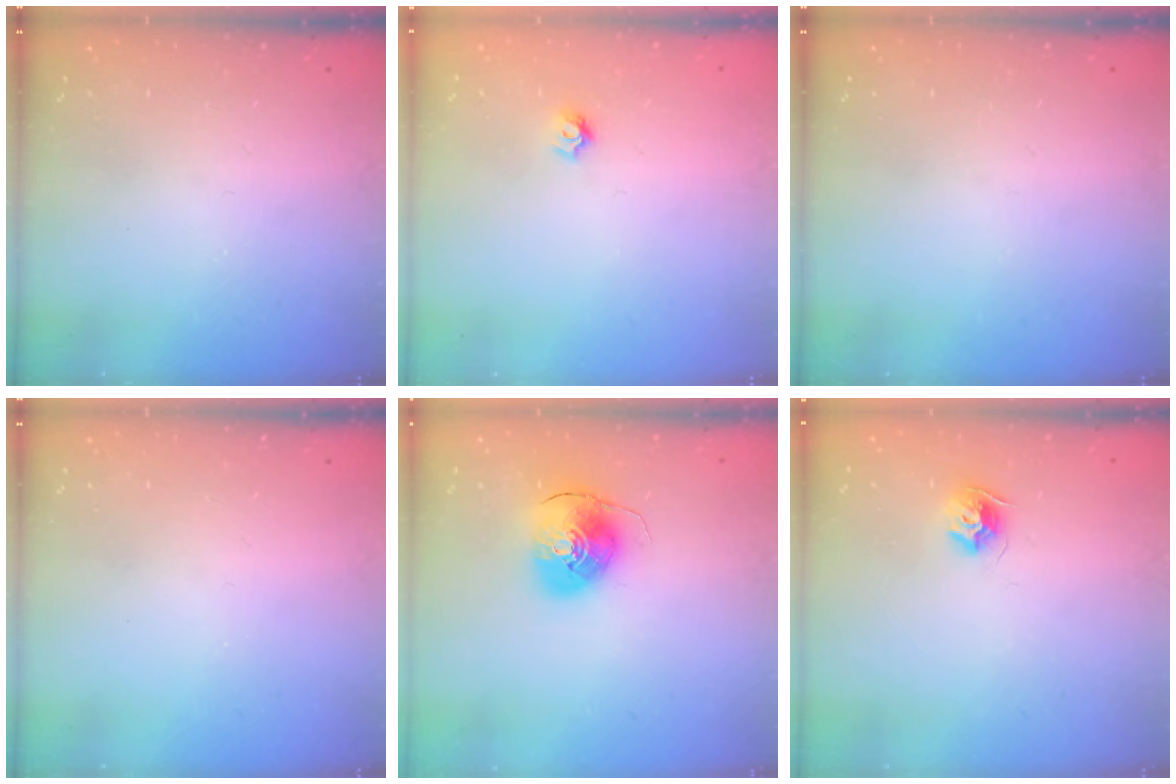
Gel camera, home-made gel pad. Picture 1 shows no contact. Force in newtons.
{"total": 4.2, "press": 4.2, "slide": 0.4}
{"total": 0.0}
{"total": 0.0}
{"total": 8.9, "press": 8.7, "slide": 1.5}
{"total": 8.1, "press": 8.1, "slide": 0.2}